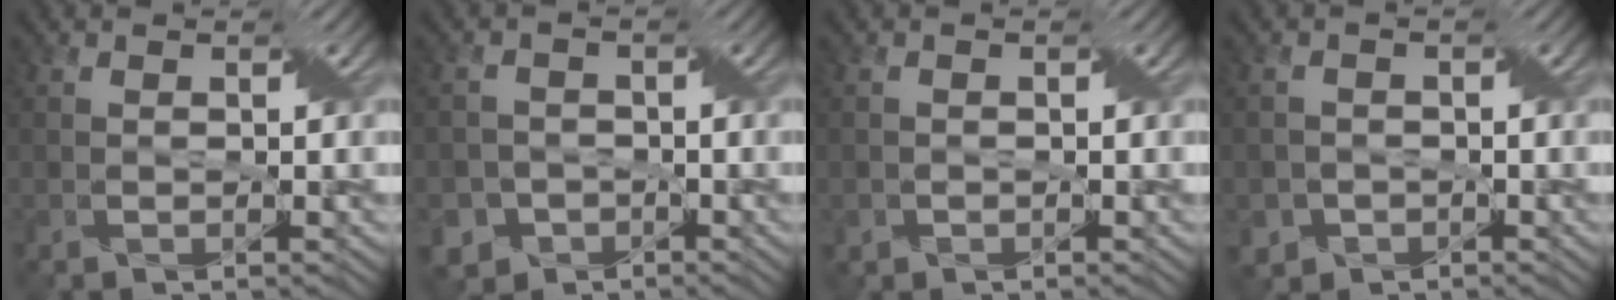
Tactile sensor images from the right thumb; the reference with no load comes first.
{"total": 5.0, "force": [-2.9, 4.0, 0.8], "torque": [-0.010, -0.003, -0.055]}
{"total": 0.9, "force": [-0.5, 0.7, -0.1], "torque": [0.004, -0.002, -0.010]}
{"total": 2.8, "force": [-1.5, 2.3, 0.4], "torque": [-0.006, 0.001, -0.028]}